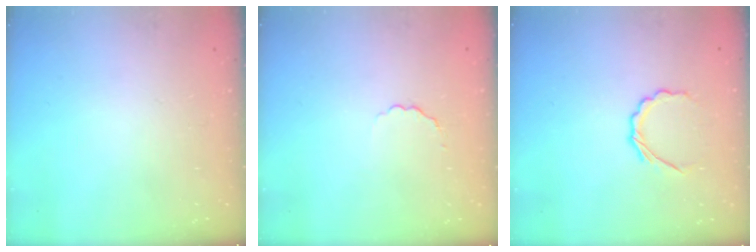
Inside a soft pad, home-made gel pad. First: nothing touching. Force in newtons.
{"total": 1.9, "press": 1.7, "slide": 0.8}
{"total": 5.1, "press": 4.9, "slide": 1.4}